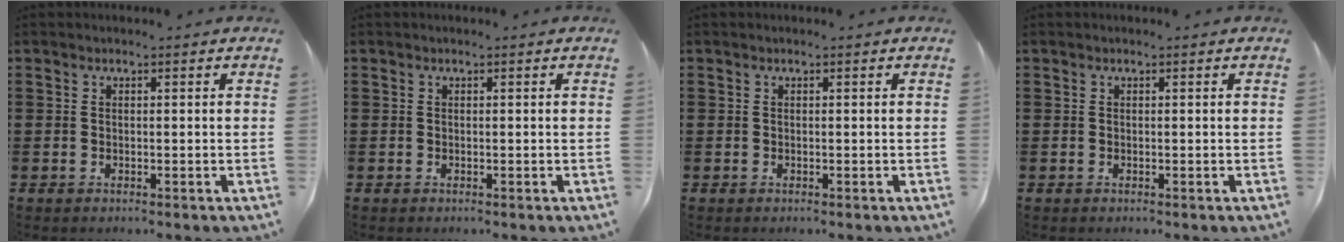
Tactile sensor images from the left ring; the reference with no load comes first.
{"total": 0.0}
{"total": 0.0}
{"total": 0.0}